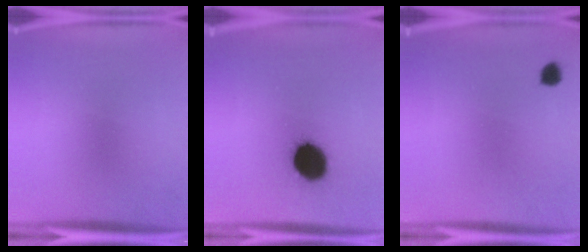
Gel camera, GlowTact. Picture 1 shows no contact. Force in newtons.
{"total": 14.3}
{"total": 1.9}